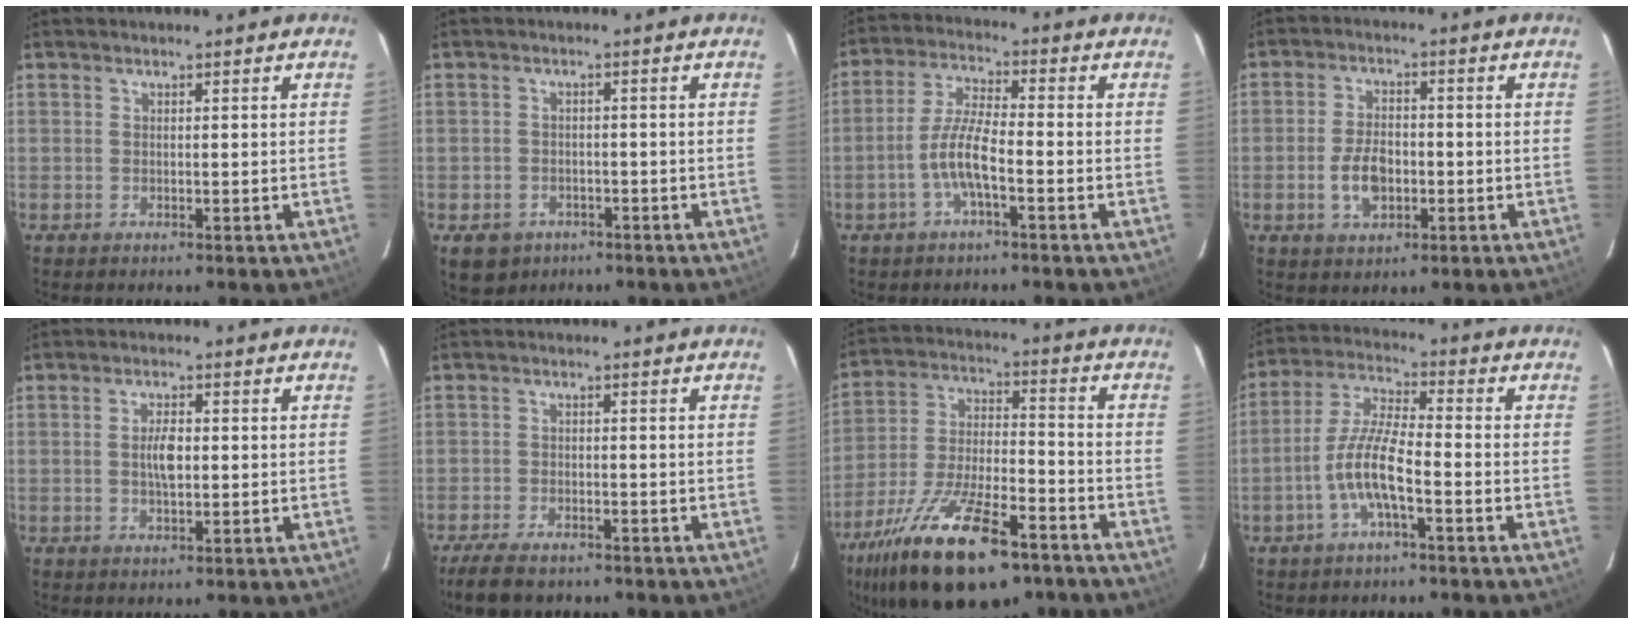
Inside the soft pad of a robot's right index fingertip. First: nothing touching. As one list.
[{"total": 6.8, "force": [-3.7, 5.2, 2.3], "torque": [-0.056, 0.005, -0.045]}, {"total": 6.8, "force": [-2.9, 1.2, 6.0], "torque": [-0.128, 0.005, -0.054]}, {"total": 6.9, "force": [-1.9, 4.1, 5.2], "torque": [-0.105, 0.006, -0.029]}, {"total": 3.8, "force": [0.0, 1.7, 3.4], "torque": [-0.062, 0.002, 0.001]}, {"total": 7.6, "force": [-6.1, 2.9, 3.5], "torque": [-0.095, -0.015, -0.106]}, {"total": 23.8, "force": [-15.3, 9.0, 15.8], "torque": [-0.305, -0.032, -0.250]}, {"total": 8.9, "force": [-3.7, 1.8, 7.9], "torque": [-0.170, 0.005, -0.072]}]